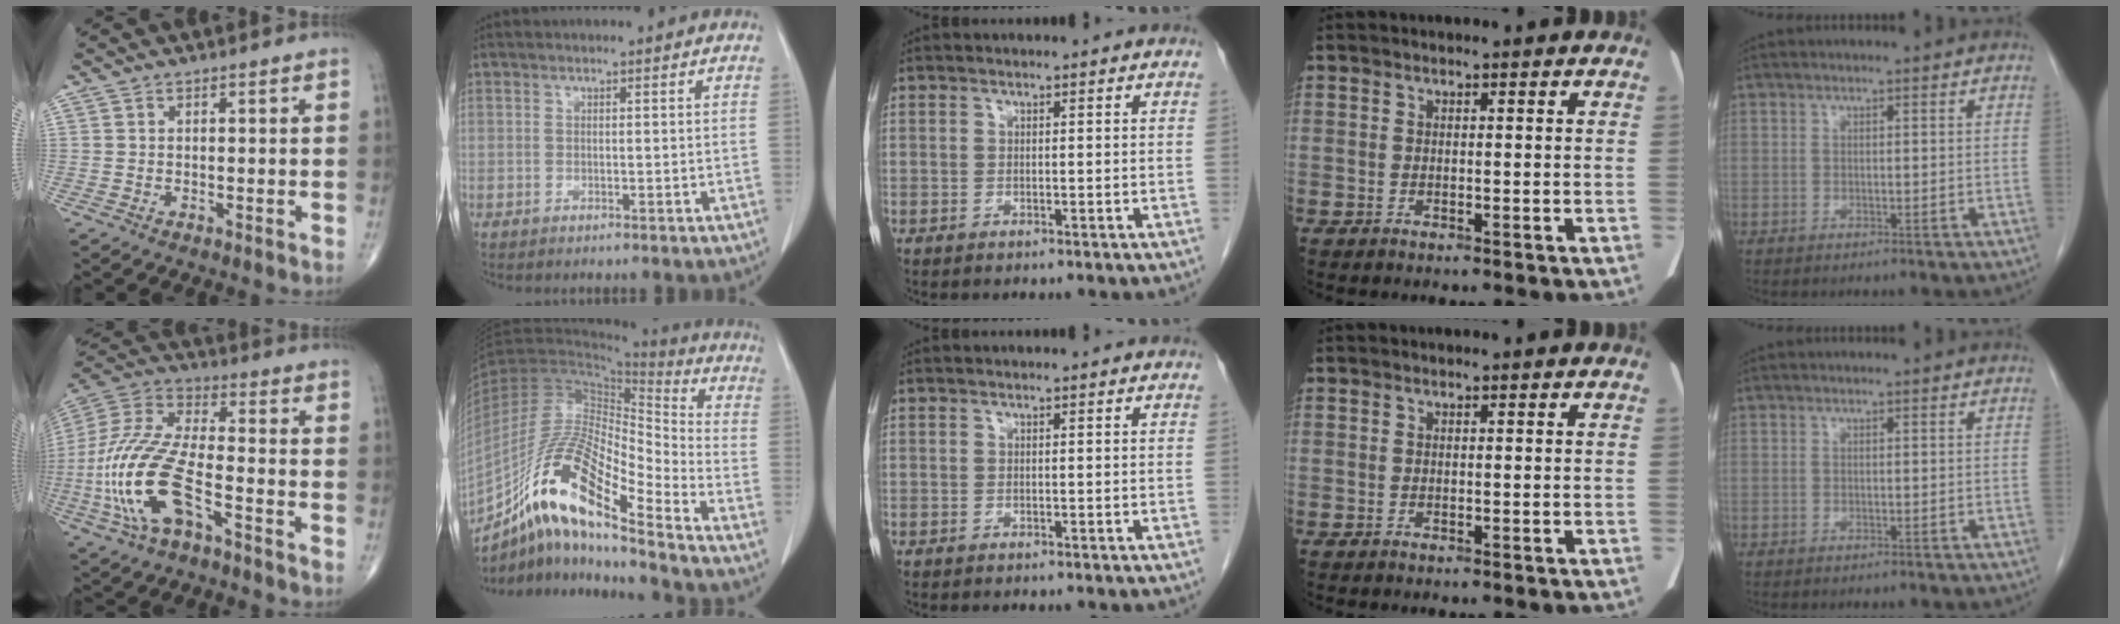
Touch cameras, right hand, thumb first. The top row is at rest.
{"thumb": {"total": 20.1, "force": [-7.0, 8.1, 16.9], "torque": [-0.381, 0.030, -0.128]}, "index": {"total": 19.7, "force": [-12.8, 2.5, 14.8], "torque": [-0.296, -0.007, -0.231]}}